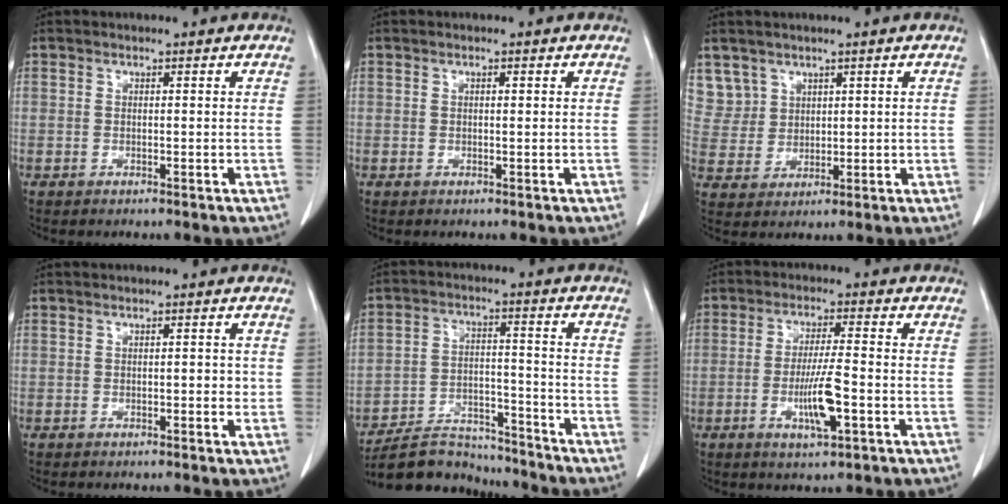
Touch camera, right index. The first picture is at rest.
{"total": 0.6, "force": [0.3, 0.2, 0.5], "torque": [-0.006, 0.001, 0.003]}
{"total": 6.1, "force": [3.8, 4.8, -0.3], "torque": [0.014, 0.009, 0.086]}
{"total": 1.6, "force": [0.1, 0.9, 1.3], "torque": [-0.014, 0.002, 0.000]}
{"total": 10.9, "force": [-10.5, 2.9, 0.9], "torque": [-0.005, 0.022, -0.181]}
{"total": 7.5, "force": [-2.3, 0.7, 7.1], "torque": [-0.131, -0.008, -0.040]}